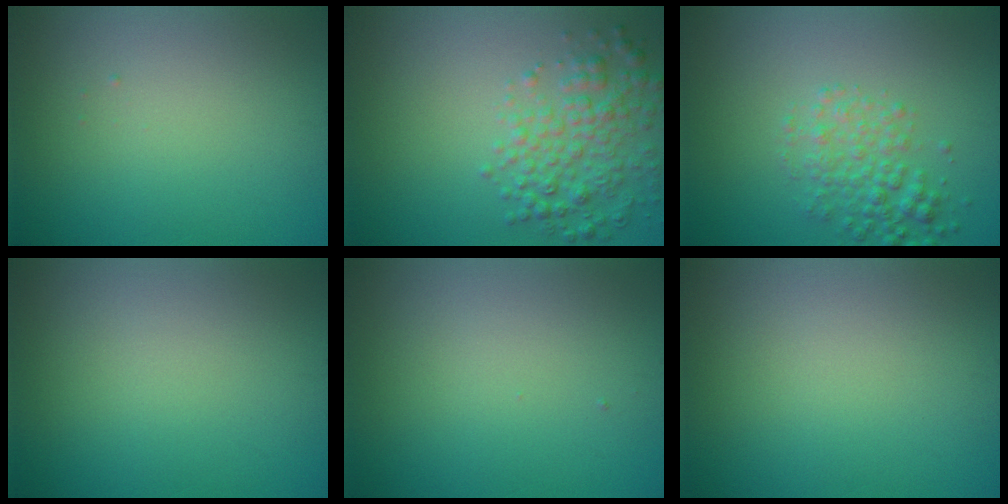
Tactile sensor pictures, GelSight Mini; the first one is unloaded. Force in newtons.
{"total": 4.2, "press": 4.2, "slide": 0.1}
{"total": 3.2, "press": 3.2, "slide": 0.2}
{"total": 0.0}
{"total": 0.0}
{"total": 0.0}